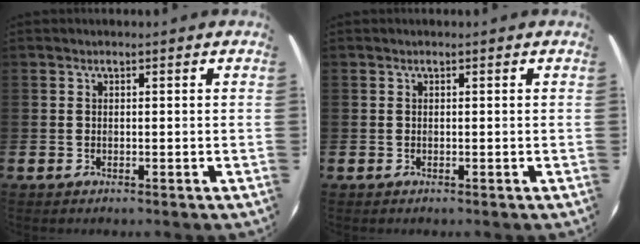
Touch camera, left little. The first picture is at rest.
{"total": 0.0}